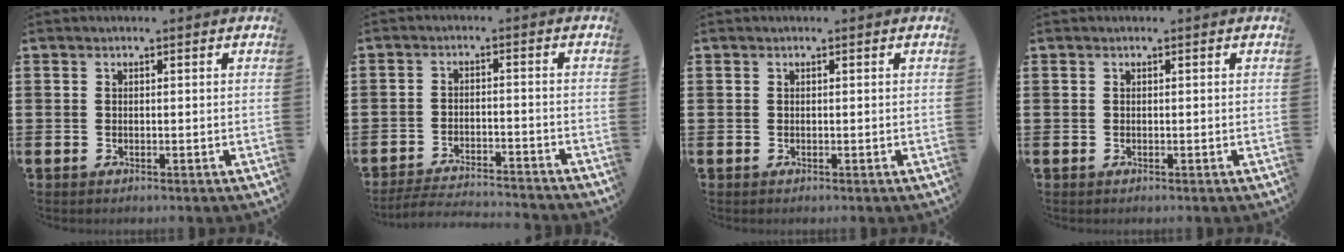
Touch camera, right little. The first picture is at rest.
{"total": 3.4, "force": [-3.4, 0.0, 0.4], "torque": [-0.008, 0.002, -0.070]}
{"total": 0.0}
{"total": 0.0}